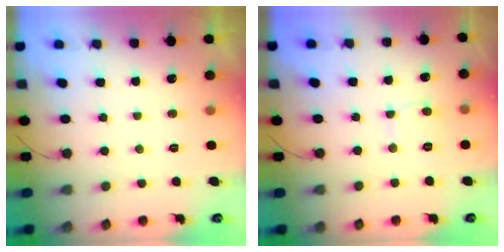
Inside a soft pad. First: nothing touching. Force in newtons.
{"total": 2.6, "press": 2.6, "slide": 0.2}